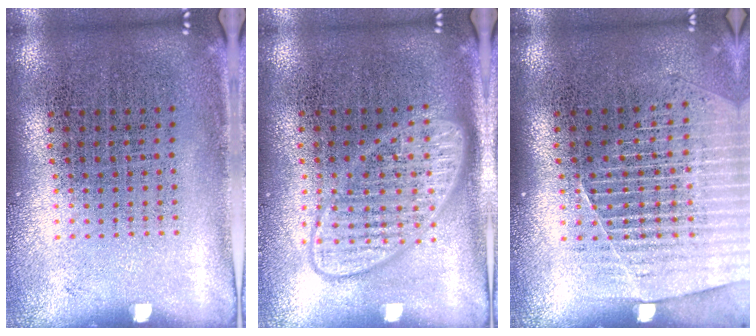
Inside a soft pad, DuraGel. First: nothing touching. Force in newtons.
{"total": 3.0, "press": 2.9, "slide": 0.5}
{"total": 1.6, "press": 1.5, "slide": 0.4}